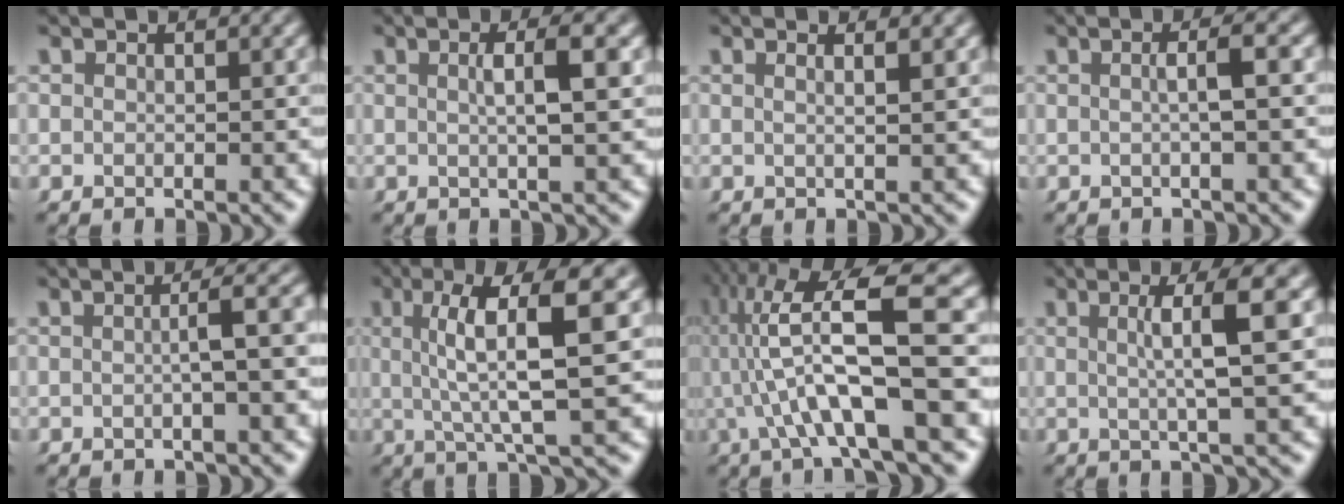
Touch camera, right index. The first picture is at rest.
{"total": 2.7, "force": [0.8, -0.2, 2.6], "torque": [-0.038, 0.005, 0.011]}
{"total": 1.4, "force": [0.7, -0.6, 1.1], "torque": [-0.017, 0.002, 0.012]}
{"total": 2.2, "force": [0.1, 0.1, 2.2], "torque": [-0.036, 0.007, -0.001]}
{"total": 2.5, "force": [-0.3, -0.1, 2.5], "torque": [-0.031, 0.008, -0.005]}
{"total": 7.3, "force": [2.2, 1.1, 6.9], "torque": [-0.105, 0.014, 0.028]}
{"total": 8.3, "force": [1.6, 2.4, 7.8], "torque": [-0.140, 0.013, 0.019]}
{"total": 4.2, "force": [1.3, -0.6, 4.0], "torque": [-0.064, 0.008, 0.019]}